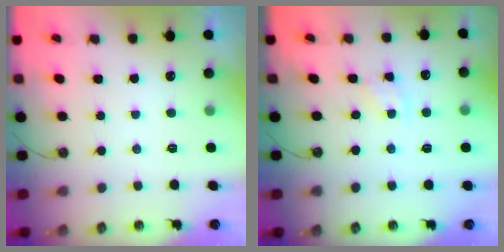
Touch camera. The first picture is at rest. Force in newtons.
{"total": 2.0, "press": 2.0, "slide": 0.3}